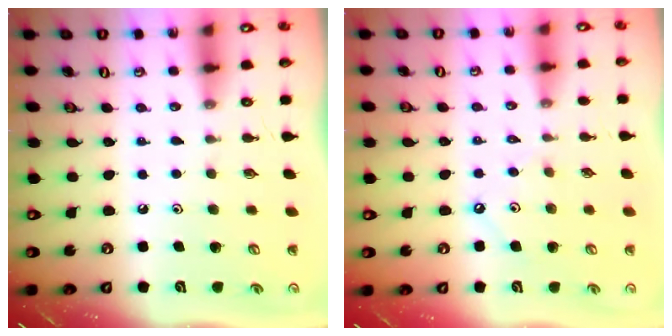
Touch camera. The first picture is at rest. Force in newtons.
{"total": 3.3, "press": 3.3, "slide": 0.6}